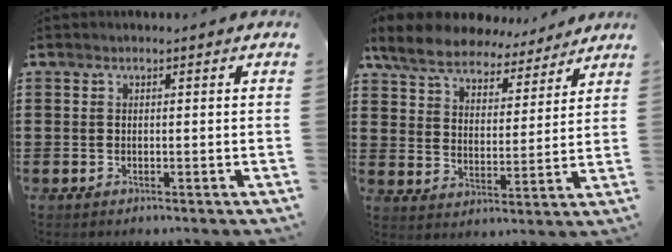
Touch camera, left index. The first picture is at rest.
{"total": 7.7, "force": [7.1, 2.1, 2.2], "torque": [-0.077, -0.034, 0.129]}